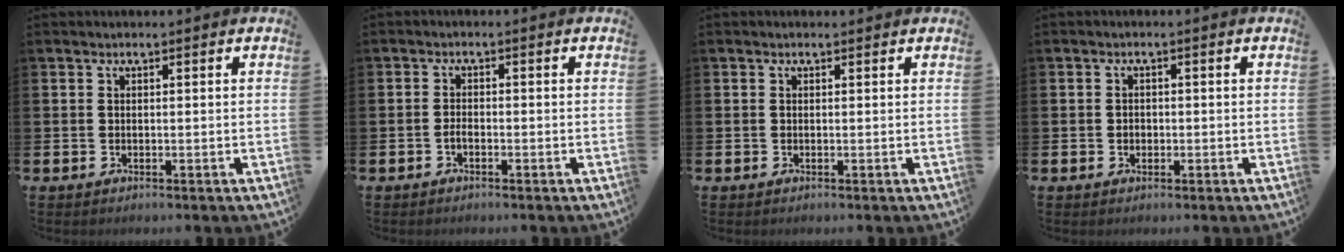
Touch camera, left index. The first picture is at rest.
{"total": 1.1, "force": [-0.8, 0.4, 0.8], "torque": [-0.022, 0.002, -0.014]}
{"total": 0.0}
{"total": 1.0, "force": [-0.2, 0.9, 0.5], "torque": [-0.001, 0.004, -0.008]}